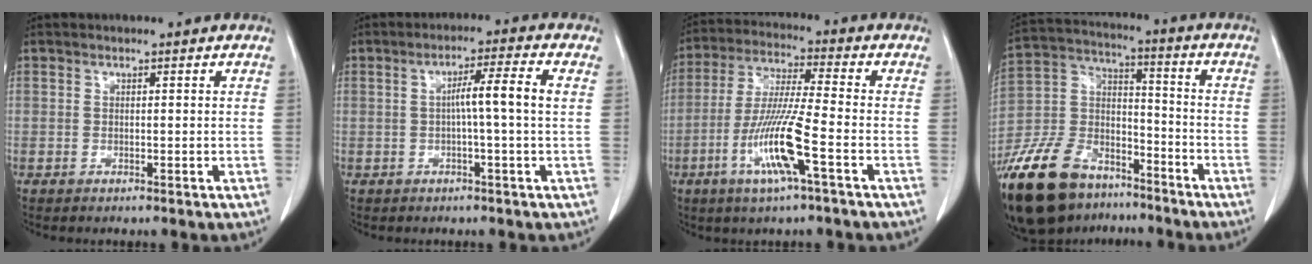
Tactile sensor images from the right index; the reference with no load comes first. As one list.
[{"total": 6.1, "force": [0.3, -0.3, 6.1], "torque": [-0.104, 0.014, 0.006]}, {"total": 12.4, "force": [-4.7, 0.3, 11.5], "torque": [-0.236, -0.013, -0.092]}, {"total": 24.0, "force": [-16.7, 12.3, 12.0], "torque": [-0.327, -0.002, -0.301]}]